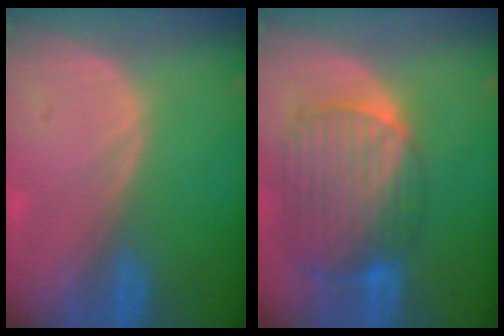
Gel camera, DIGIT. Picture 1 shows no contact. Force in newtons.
{"total": 10.6, "press": 9.0, "slide": 5.5}